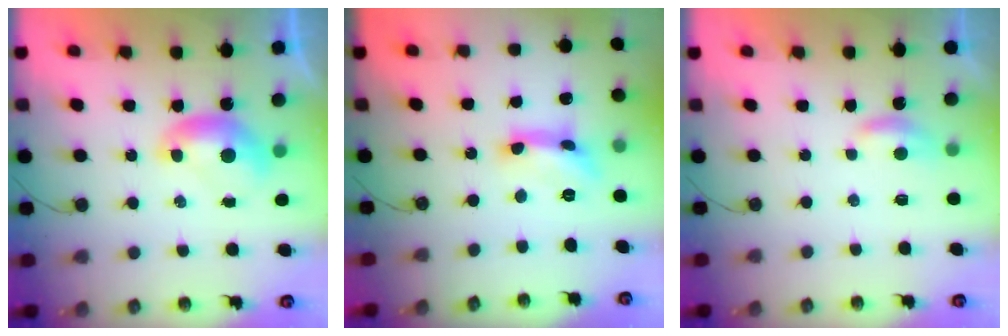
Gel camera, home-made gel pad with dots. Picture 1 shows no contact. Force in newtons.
{"total": 6.3, "press": 6.3, "slide": 0.3}
{"total": 2.3, "press": 2.3, "slide": 0.4}